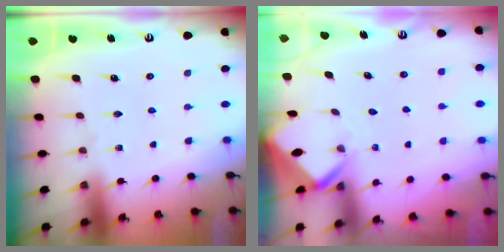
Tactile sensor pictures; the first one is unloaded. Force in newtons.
{"total": 2.6, "press": 2.6, "slide": 0.2}